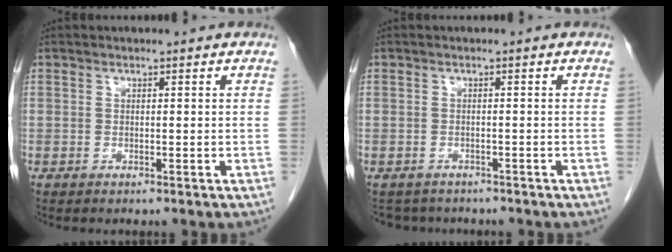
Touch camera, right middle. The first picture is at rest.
{"total": 4.2, "force": [-3.8, 1.8, 0.1], "torque": [0.001, 0.001, -0.052]}